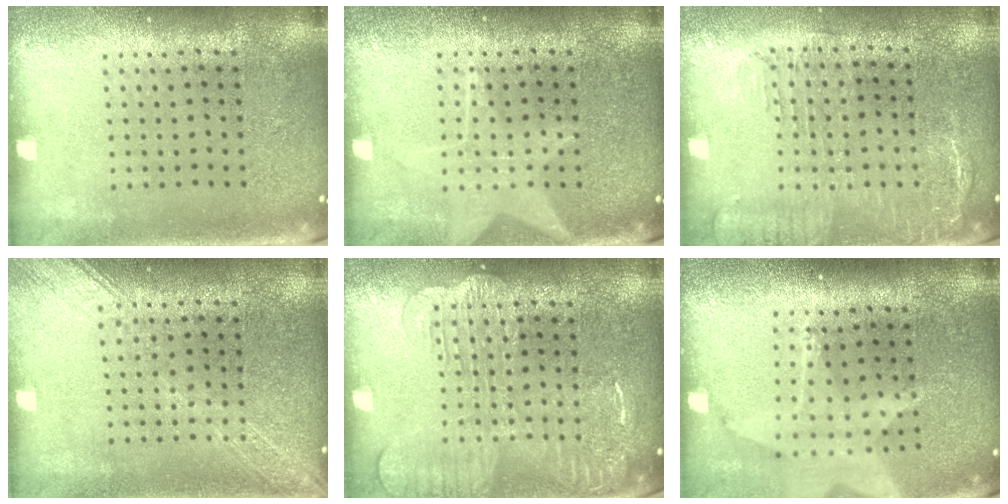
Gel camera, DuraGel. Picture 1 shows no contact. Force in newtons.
{"total": 1.8, "press": 1.8, "slide": 0.3}
{"total": 1.8, "press": 1.5, "slide": 1.1}
{"total": 1.7, "press": 1.7, "slide": 0.2}
{"total": 3.2, "press": 3.2, "slide": 0.5}
{"total": 1.8, "press": 1.4, "slide": 1.0}